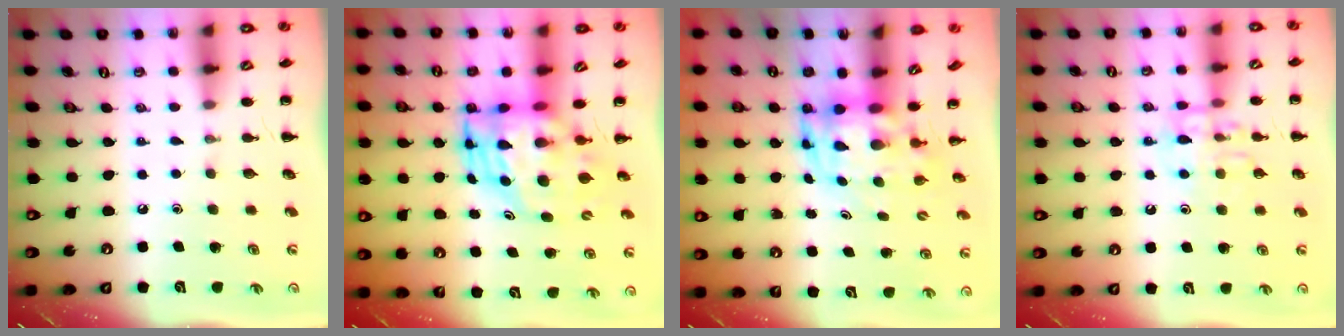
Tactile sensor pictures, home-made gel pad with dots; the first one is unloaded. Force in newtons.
{"total": 6.9, "press": 6.6, "slide": 1.9}
{"total": 4.2, "press": 4.1, "slide": 1.0}
{"total": 10.9, "press": 10.9, "slide": 0.8}